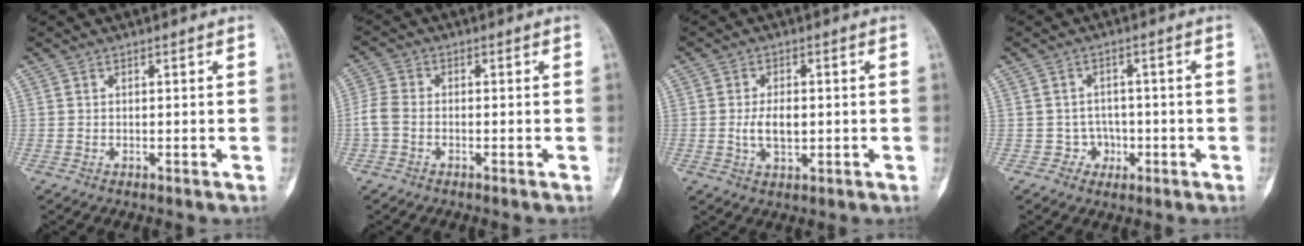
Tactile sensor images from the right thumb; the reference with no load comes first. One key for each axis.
{"total": 3.9, "fx": -1.0, "fy": 2.8, "fz": 2.5, "tx": -0.061, "ty": 0.008, "tz": -0.028}
{"total": 4.9, "fx": -0.3, "fy": 2.7, "fz": 4.1, "tx": -0.071, "ty": -0.003, "tz": -0.004}
{"total": 3.4, "fx": -1.2, "fy": 3.2, "fz": 0.2, "tx": 0.024, "ty": 0.015, "tz": -0.020}